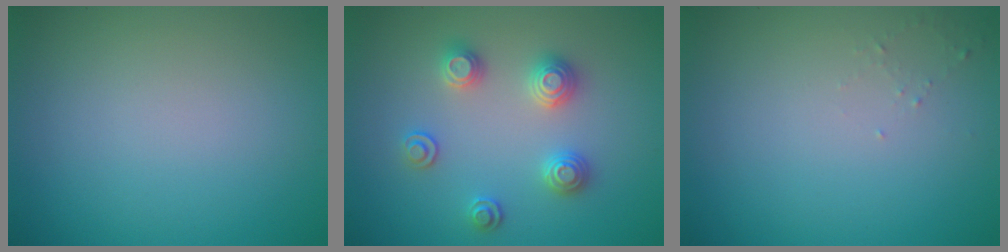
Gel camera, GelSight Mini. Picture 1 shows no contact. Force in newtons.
{"total": 2.9, "press": 2.8, "slide": 0.8}
{"total": 0.7, "press": 0.6, "slide": 0.2}